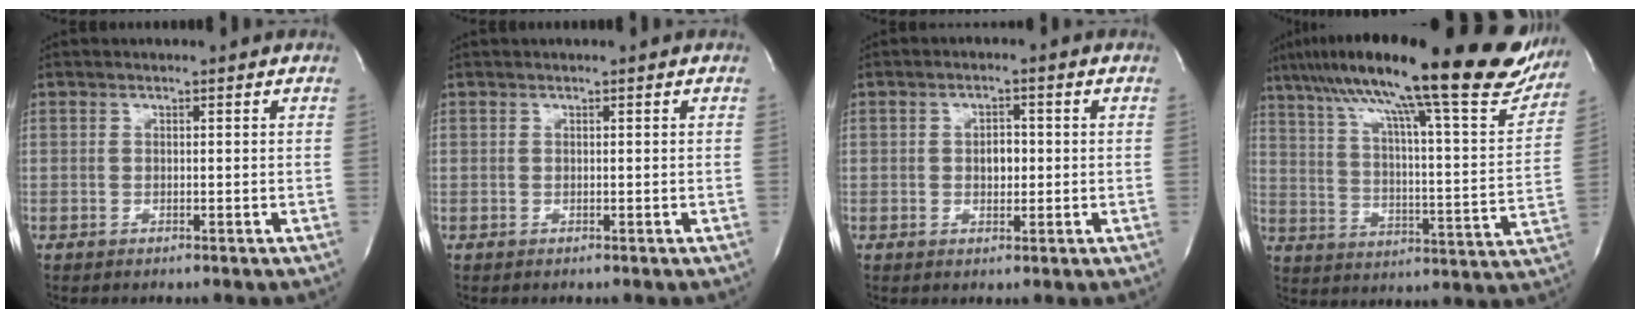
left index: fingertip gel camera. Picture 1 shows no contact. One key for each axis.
{"total": 0.0}
{"total": 3.0, "fx": 0.0, "fy": 1.8, "fz": 2.4, "tx": -0.035, "ty": 0.005, "tz": 0.001}
{"total": 30.3, "fx": 23.4, "fy": 3.7, "fz": 18.9, "tx": -0.291, "ty": 0.000, "tz": 0.319}